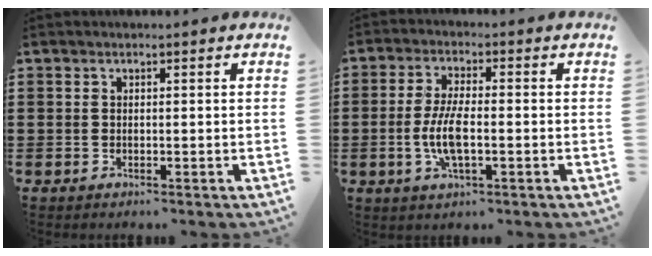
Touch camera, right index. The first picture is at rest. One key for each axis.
{"total": 6.1, "fx": -1.2, "fy": 1.7, "fz": 5.8, "tx": -0.128, "ty": -0.006, "tz": -0.028}